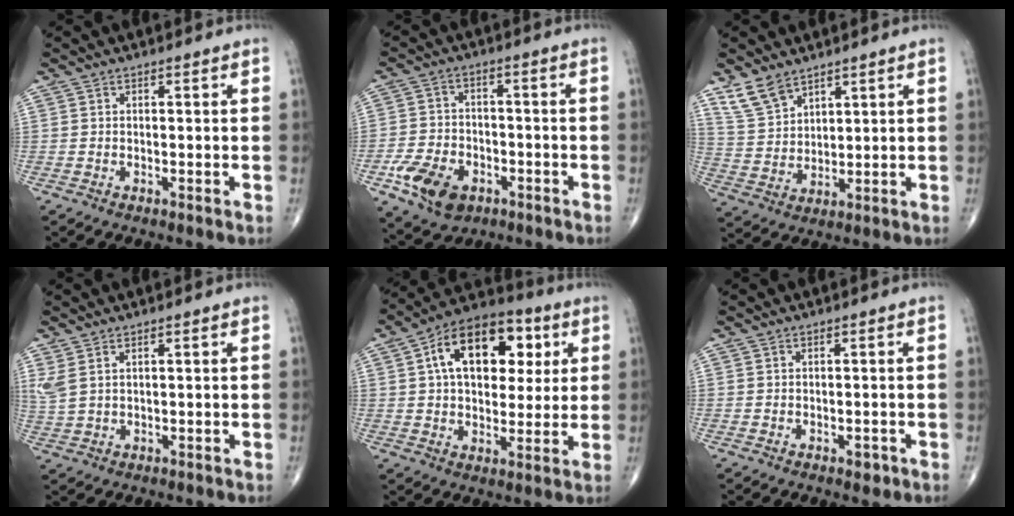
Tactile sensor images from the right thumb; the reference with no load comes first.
{"total": 10.5, "force": [-4.8, 7.2, 6.1], "torque": [-0.100, 0.020, -0.078]}
{"total": 7.1, "force": [5.4, 3.5, 2.9], "torque": [-0.049, -0.022, 0.119]}
{"total": 3.6, "force": [1.8, 1.6, 2.7], "torque": [-0.076, 0.003, 0.048]}
{"total": 18.3, "force": [5.2, 11.2, 13.5], "torque": [-0.171, 0.011, 0.076]}
{"total": 1.5, "force": [-0.6, 0.9, 1.0], "torque": [-0.007, 0.001, -0.006]}